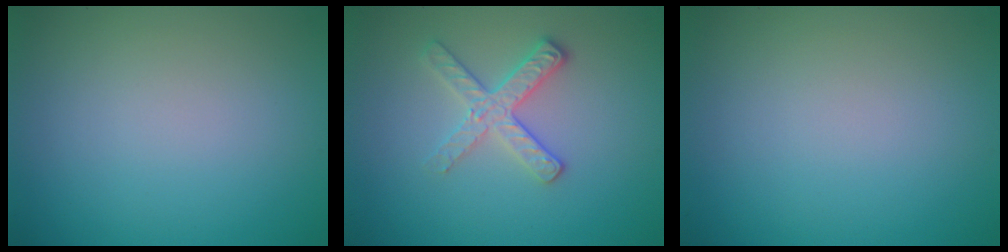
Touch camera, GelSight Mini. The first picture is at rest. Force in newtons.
{"total": 2.8, "press": 2.6, "slide": 1.0}
{"total": 0.0}